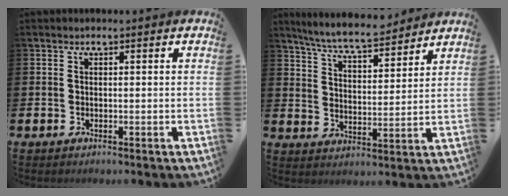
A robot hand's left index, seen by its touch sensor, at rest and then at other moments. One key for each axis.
{"total": 7.3, "fx": 6.9, "fy": 0.8, "fz": 2.4, "tx": -0.072, "ty": -0.037, "tz": 0.121}